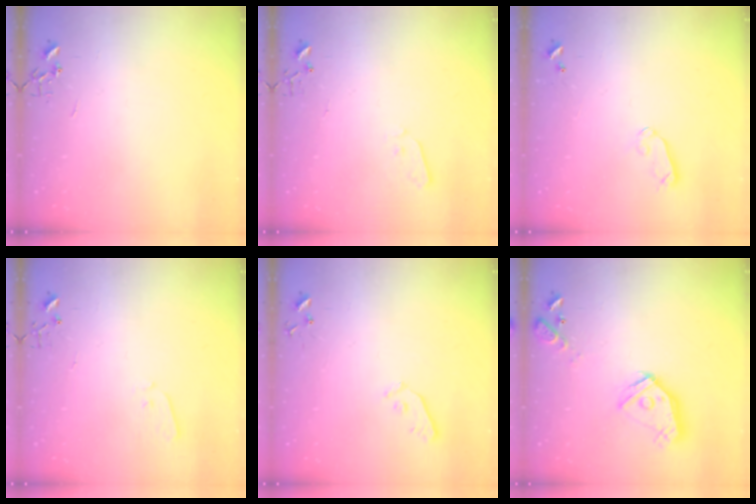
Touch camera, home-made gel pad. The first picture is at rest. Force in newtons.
{"total": 3.7, "press": 3.7, "slide": 0.6}
{"total": 6.4, "press": 6.3, "slide": 1.0}
{"total": 3.7, "press": 3.6, "slide": 0.7}
{"total": 6.2, "press": 6.1, "slide": 0.7}
{"total": 15.8, "press": 15.7, "slide": 1.5}